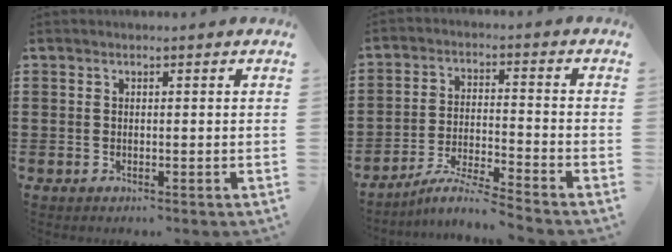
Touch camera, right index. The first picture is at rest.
{"total": 5.7, "force": [-5.3, -0.5, 2.1], "torque": [-0.048, -0.014, -0.105]}